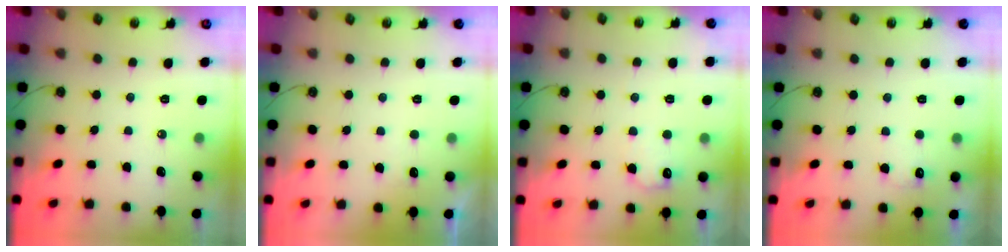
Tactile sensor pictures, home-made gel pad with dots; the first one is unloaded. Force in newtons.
{"total": 2.6, "press": 2.4, "slide": 1.0}
{"total": 6.9, "press": 6.9, "slide": 0.4}
{"total": 4.6, "press": 4.4, "slide": 1.2}